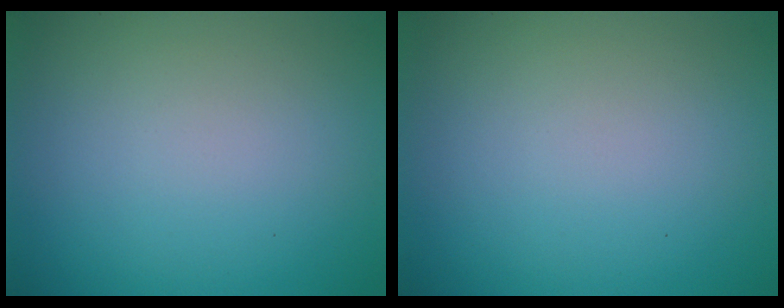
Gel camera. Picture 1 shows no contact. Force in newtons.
{"total": 0.0}